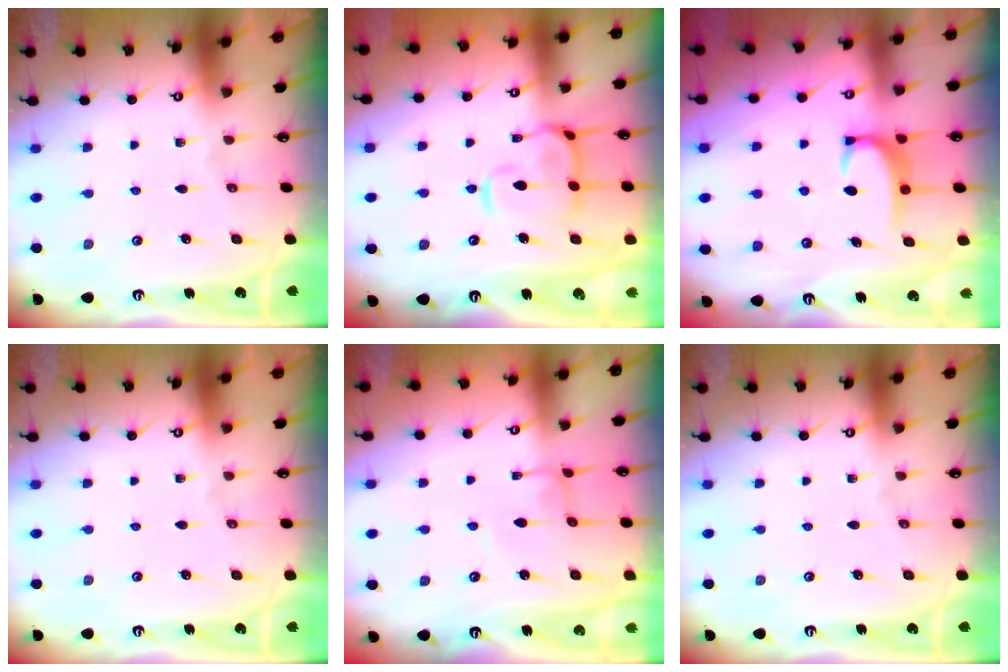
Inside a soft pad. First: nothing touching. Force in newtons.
{"total": 7.8, "press": 7.7, "slide": 1.3}
{"total": 3.4, "press": 3.4, "slide": 0.4}
{"total": 0.0}
{"total": 2.0, "press": 2.0, "slide": 0.1}
{"total": 0.0}